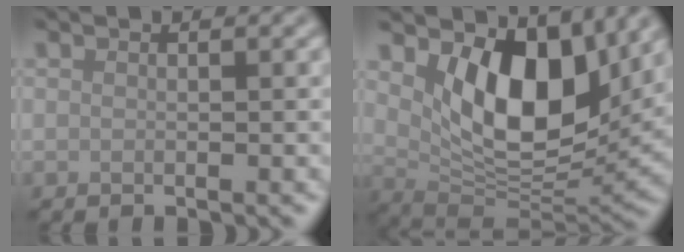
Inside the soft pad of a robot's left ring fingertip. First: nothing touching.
{"total": 9.4, "force": [3.3, 5.2, 7.1], "torque": [-0.107, -0.026, 0.055]}